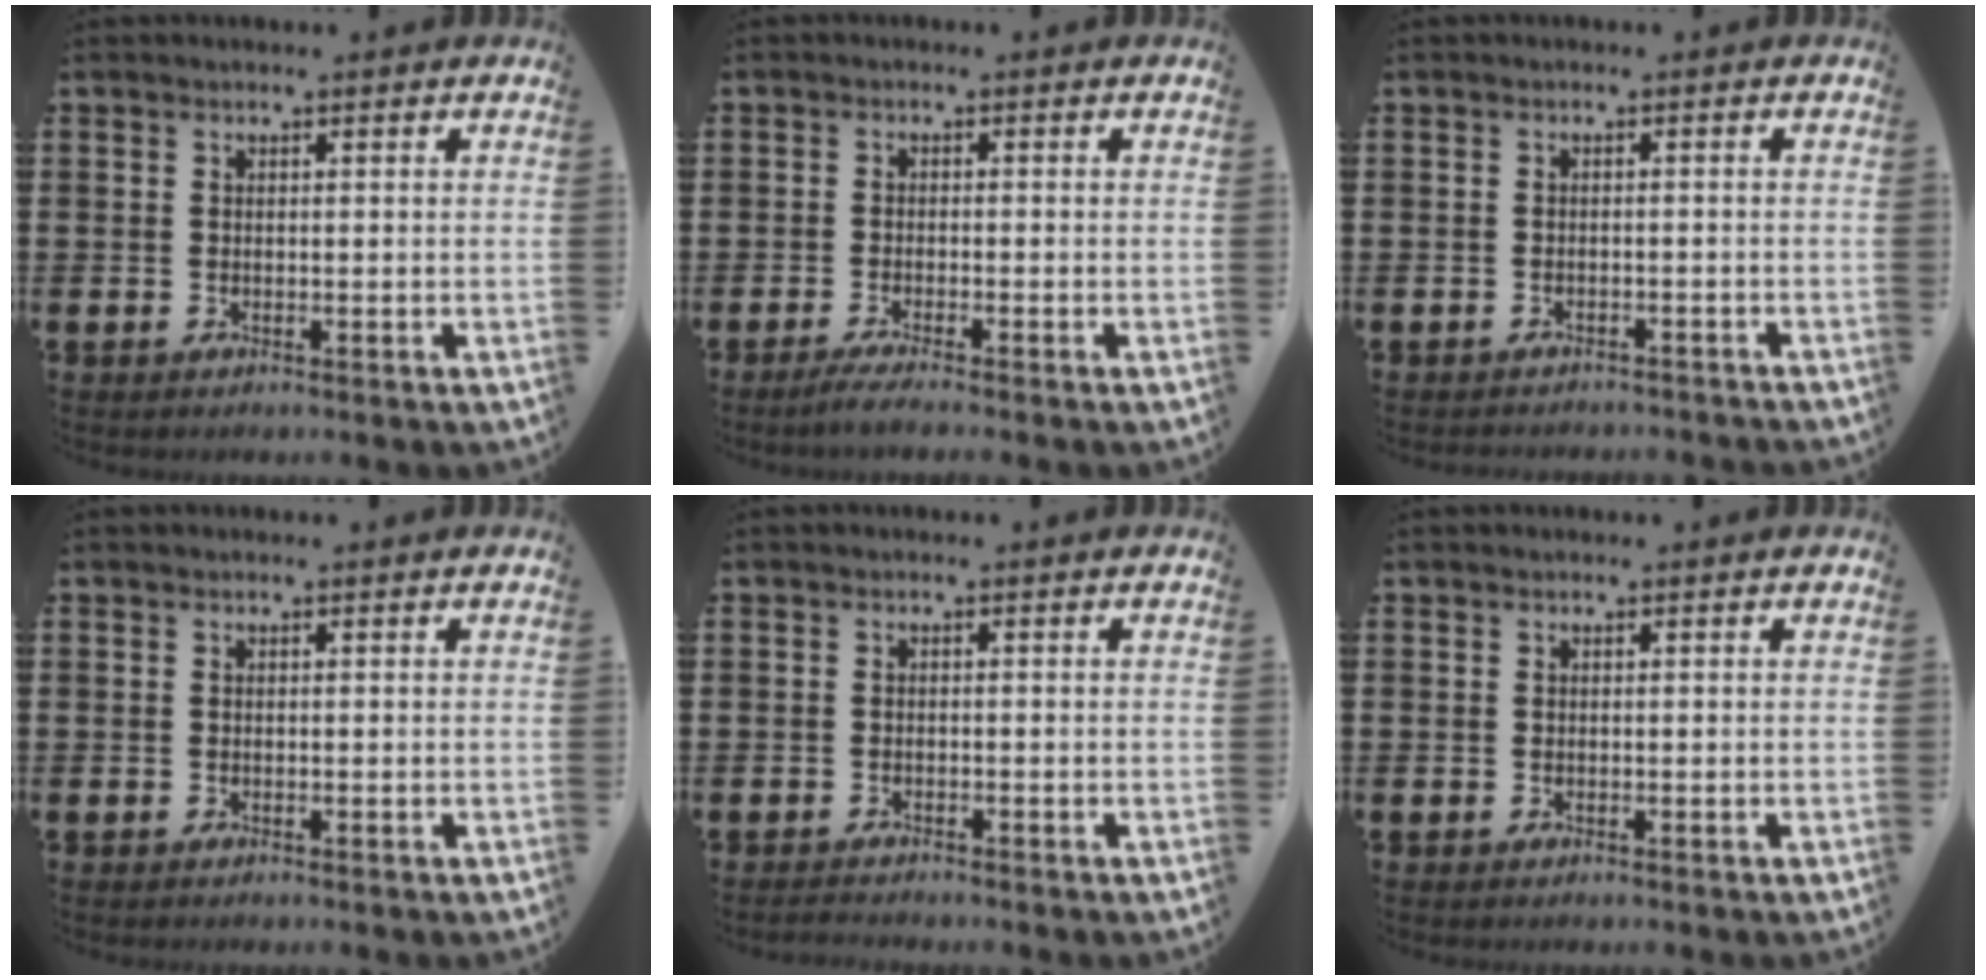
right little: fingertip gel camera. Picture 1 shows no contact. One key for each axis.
{"total": 1.6, "fx": -1.2, "fy": 0.0, "fz": 1.1, "tx": -0.017, "ty": 0.000, "tz": -0.022}
{"total": 1.0, "fx": -1.0, "fy": -0.1, "fz": -0.1, "tx": -0.001, "ty": 0.002, "tz": -0.021}
{"total": 0.0}
{"total": 0.8, "fx": -0.8, "fy": 0.0, "fz": 0.1, "tx": -0.004, "ty": -0.002, "tz": -0.016}
{"total": 0.0}